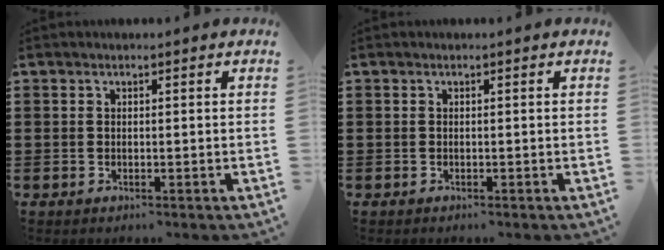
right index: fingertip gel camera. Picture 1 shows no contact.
{"total": 0.0}